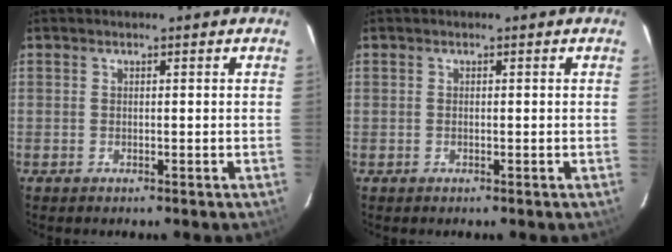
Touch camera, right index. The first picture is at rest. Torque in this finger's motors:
{"motor_torque": [0.23, 0.18, 0.01, 0.00]}